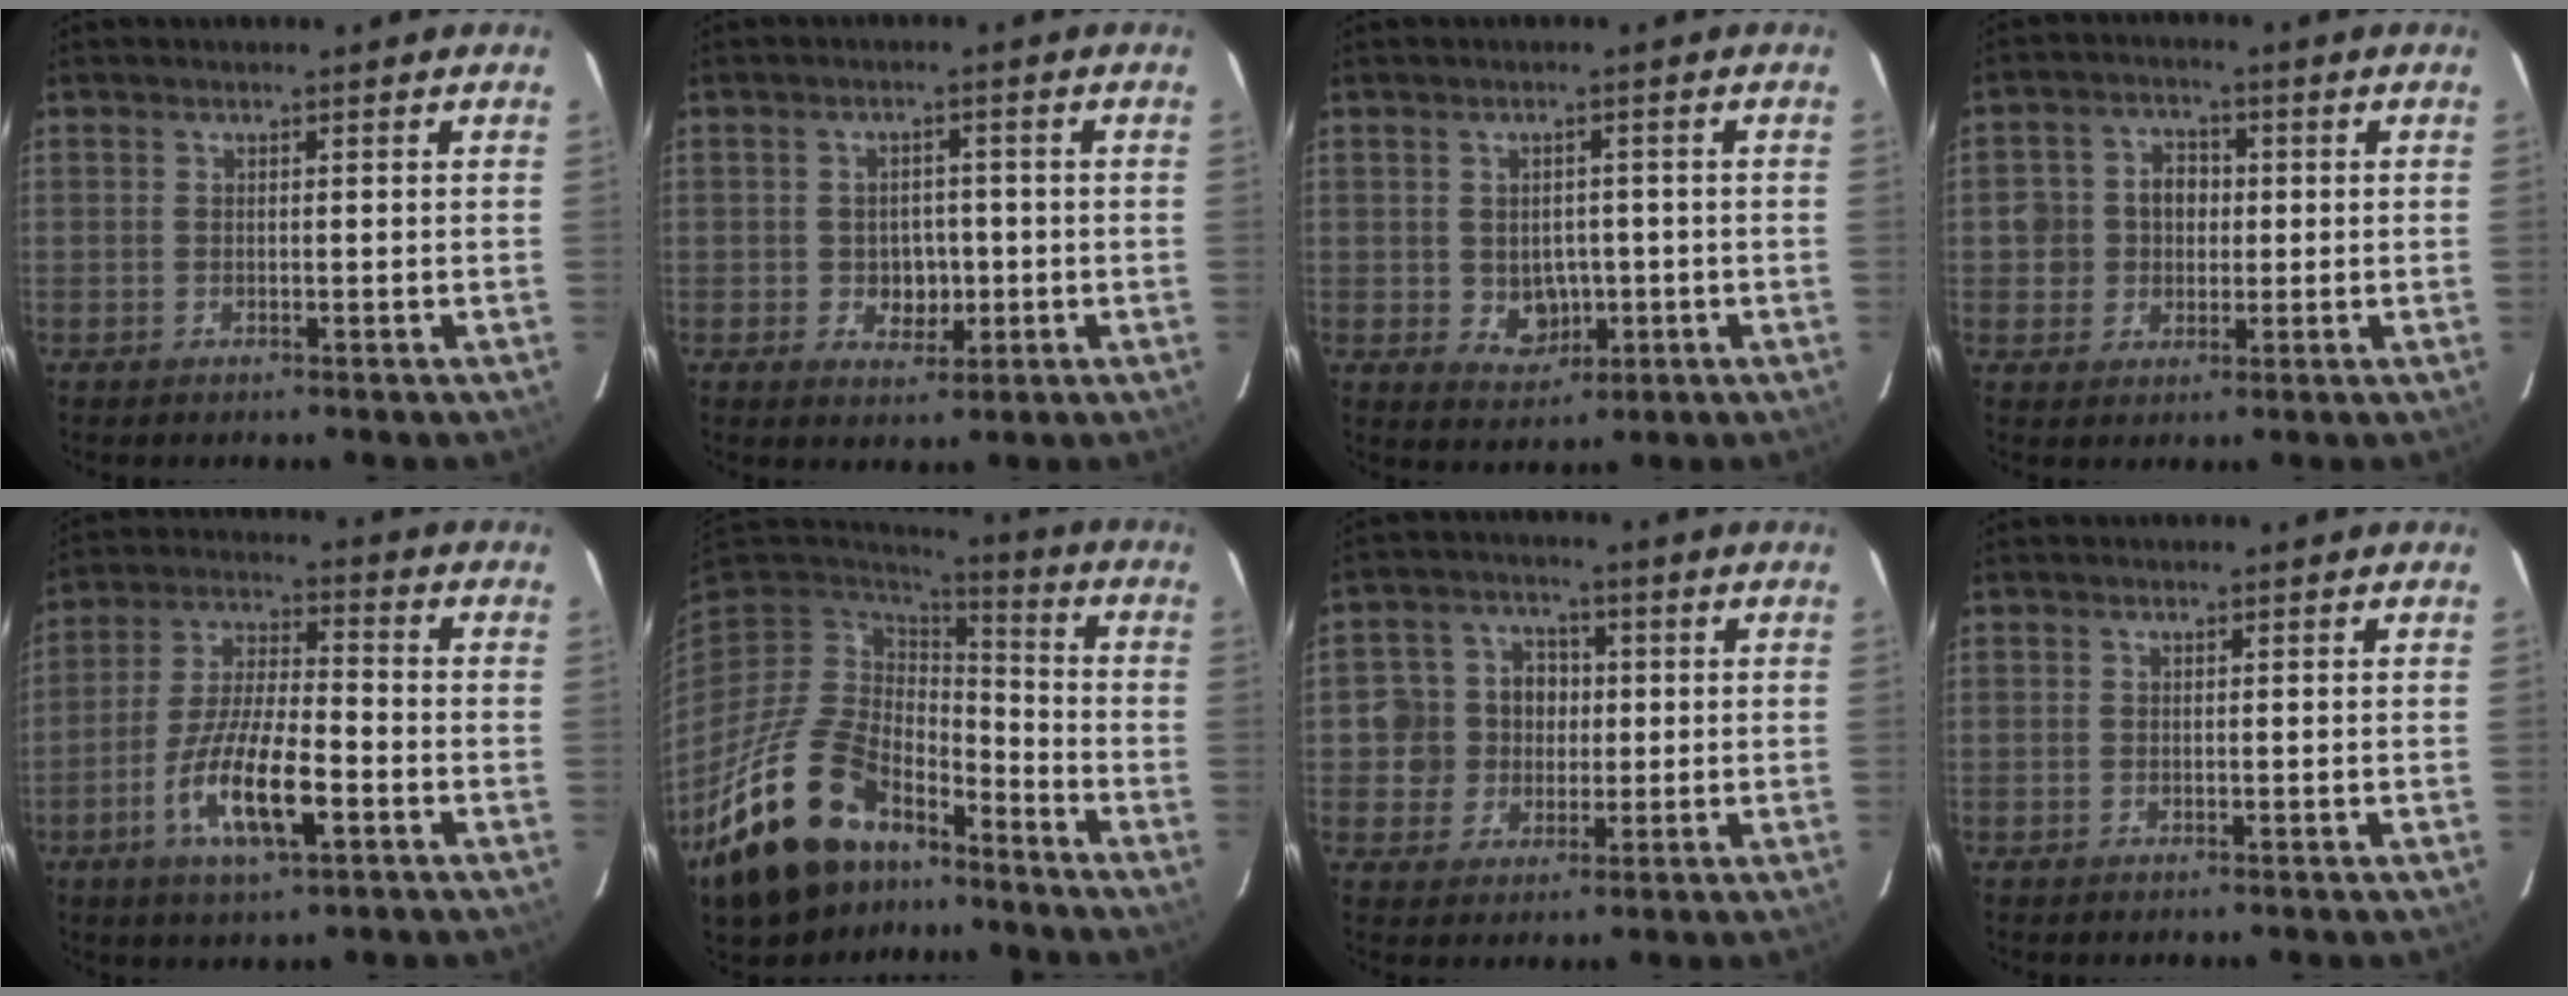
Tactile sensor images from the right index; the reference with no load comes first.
{"total": 4.6, "force": [-0.8, 3.9, 2.3], "torque": [-0.042, 0.006, -0.003]}
{"total": 5.7, "force": [-1.1, 4.8, 2.8], "torque": [-0.057, 0.003, 0.000]}
{"total": 6.4, "force": [-0.3, 6.1, 2.0], "torque": [-0.037, 0.025, -0.005]}
{"total": 13.6, "force": [-5.6, 3.8, 11.8], "torque": [-0.240, -0.011, -0.102]}
{"total": 22.7, "force": [-14.4, 12.8, 12.0], "torque": [-0.253, -0.007, -0.229]}
{"total": 8.1, "force": [0.1, 7.8, 2.2], "torque": [-0.055, 0.022, -0.002]}
{"total": 0.0}